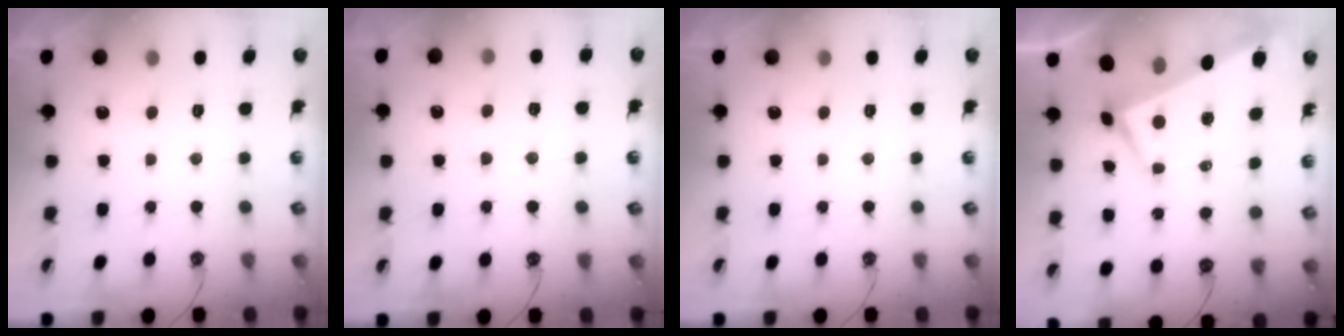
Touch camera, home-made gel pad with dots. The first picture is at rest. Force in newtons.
{"total": 2.7, "press": 2.7, "slide": 0.4}
{"total": 0.0}
{"total": 1.7, "press": 1.5, "slide": 0.8}